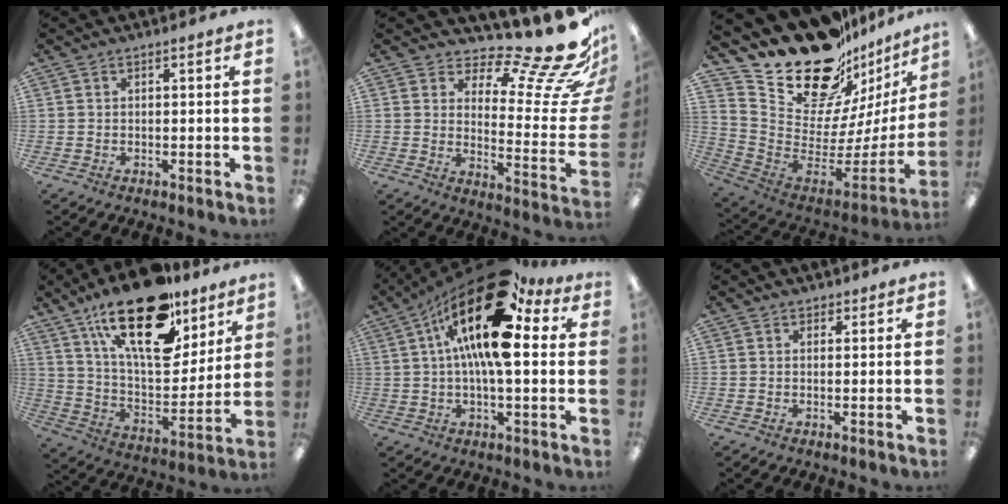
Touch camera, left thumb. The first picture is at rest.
{"total": 18.4, "force": [14.4, 4.4, 10.6], "torque": [-0.139, -0.127, 0.227]}
{"total": 23.8, "force": [18.8, 10.9, 9.7], "torque": [-0.160, -0.148, 0.351]}
{"total": 25.7, "force": [16.2, 11.1, 16.5], "torque": [-0.270, -0.095, 0.280]}
{"total": 22.2, "force": [8.8, 8.7, 18.4], "torque": [-0.313, -0.044, 0.135]}
{"total": 1.0, "force": [0.8, 0.7, 0.1], "torque": [0.006, -0.001, 0.013]}